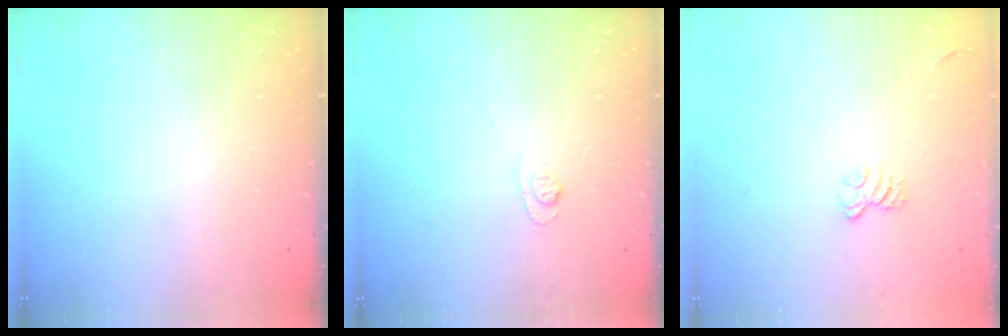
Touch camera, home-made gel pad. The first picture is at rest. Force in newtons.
{"total": 5.0, "press": 4.9, "slide": 0.5}
{"total": 3.4, "press": 3.1, "slide": 1.2}